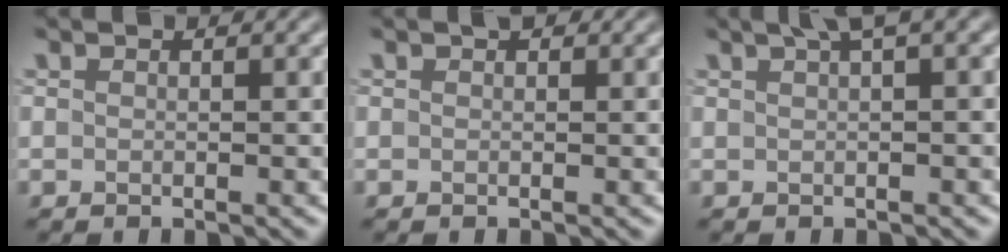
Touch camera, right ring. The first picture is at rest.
{"total": 0.8, "force": [0.5, 0.4, 0.4], "torque": [-0.004, 0.001, 0.008]}
{"total": 2.9, "force": [1.8, 0.5, 2.2], "torque": [-0.024, 0.015, 0.031]}